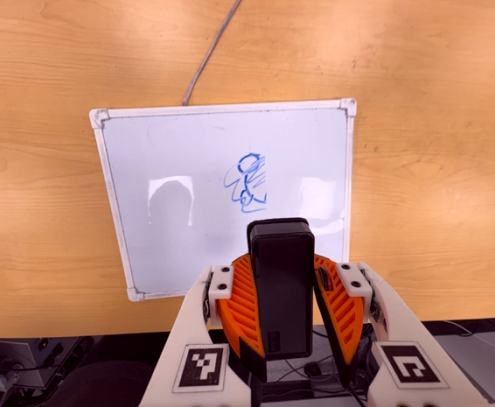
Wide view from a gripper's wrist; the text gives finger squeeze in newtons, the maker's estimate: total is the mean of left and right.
{"total": 8.6, "left": 9.0, "right": 8.3}